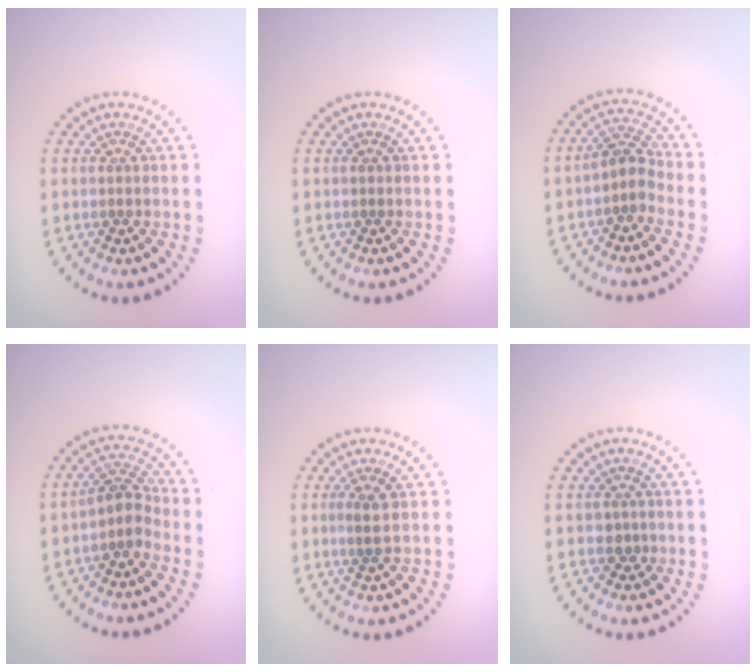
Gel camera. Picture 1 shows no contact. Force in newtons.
{"total": 0.0}
{"total": 2.5, "press": 2.1, "slide": 1.5}
{"total": 2.5, "press": 2.0, "slide": 1.6}
{"total": 1.1, "press": 0.9, "slide": 0.6}
{"total": 1.0, "press": 0.8, "slide": 0.6}